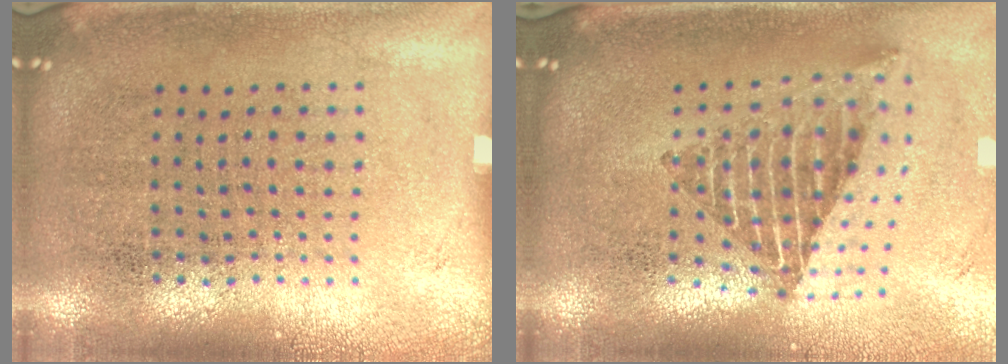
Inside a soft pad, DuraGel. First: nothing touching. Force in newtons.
{"total": 2.2, "press": 1.6, "slide": 1.5}